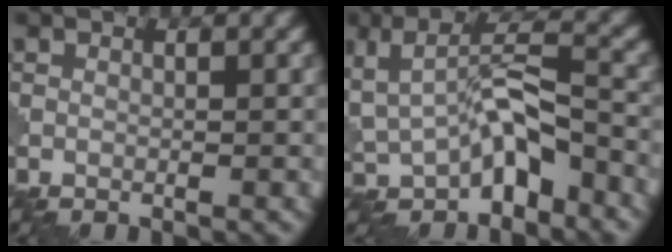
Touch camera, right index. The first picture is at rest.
{"total": 6.0, "force": [-1.9, 2.9, 5.0], "torque": [-0.074, 0.007, -0.039]}